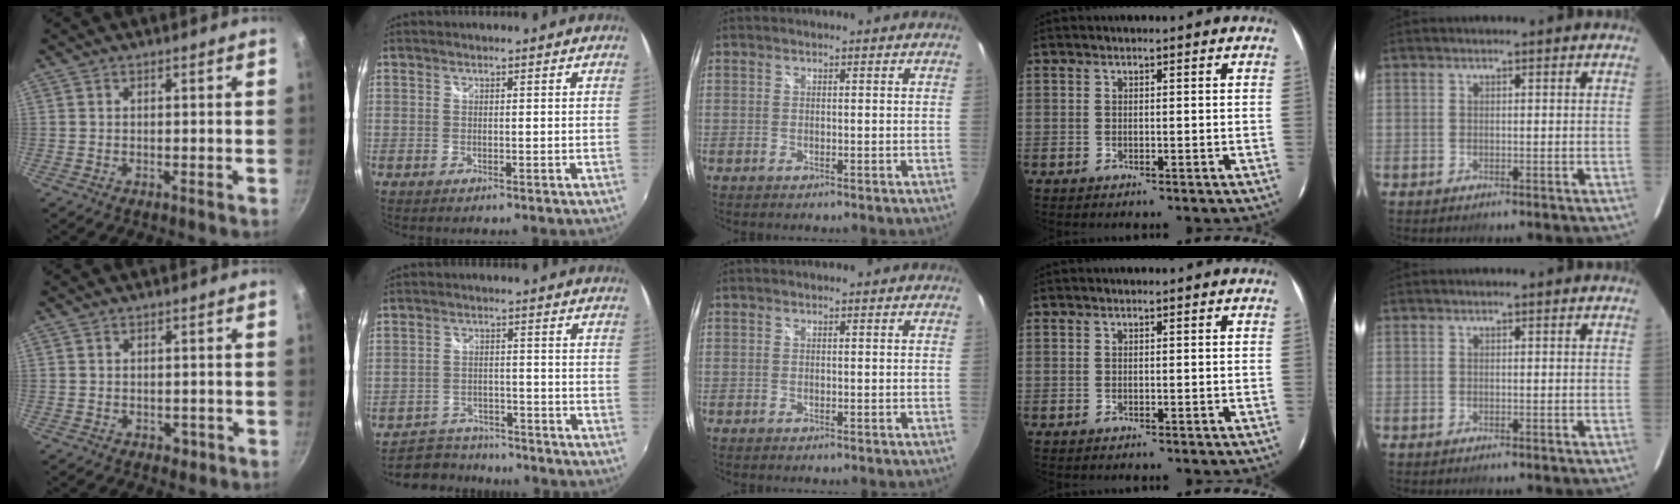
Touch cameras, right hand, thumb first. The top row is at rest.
{"thumb": {"total": 1.8, "force": [-0.6, 1.4, 0.9], "torque": [-0.004, 0.006, -0.001]}, "index": {"total": 7.7, "force": [-6.8, 3.6, 0.8], "torque": [-0.035, 0.012, -0.101]}}